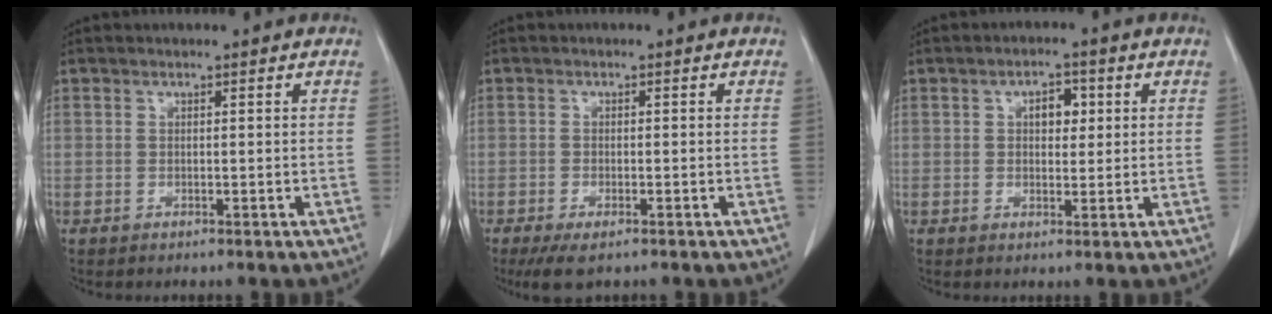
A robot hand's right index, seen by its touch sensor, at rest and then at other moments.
{"total": 4.4, "force": [-2.9, 1.3, 2.9], "torque": [-0.052, -0.010, -0.045]}
{"total": 3.6, "force": [0.9, 2.0, 2.8], "torque": [-0.042, 0.009, 0.014]}